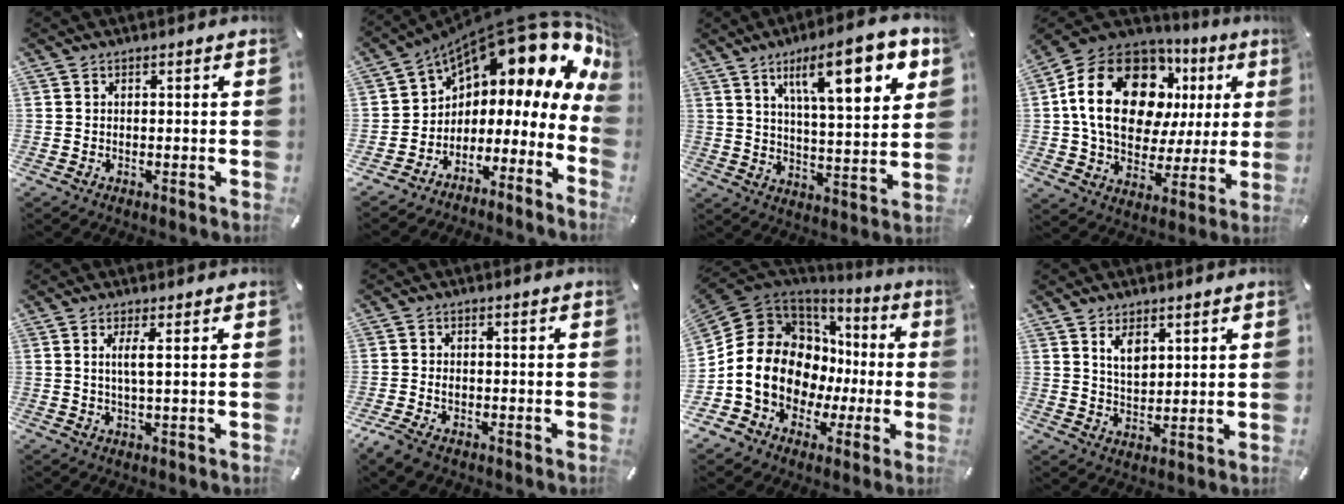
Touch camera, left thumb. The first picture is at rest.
{"total": 16.3, "force": [12.2, 6.3, 8.8], "torque": [-0.125, -0.107, 0.201]}
{"total": 14.9, "force": [6.9, 5.0, 12.3], "torque": [-0.179, -0.017, 0.105]}
{"total": 24.1, "force": [7.1, 16.5, 16.1], "torque": [-0.298, -0.017, 0.122]}
{"total": 3.9, "force": [0.8, 0.4, 3.8], "torque": [-0.076, -0.001, 0.011]}
{"total": 3.3, "force": [-1.5, 2.2, 1.9], "torque": [-0.047, 0.003, -0.030]}
{"total": 16.9, "force": [-0.8, 14.2, 9.1], "torque": [-0.203, -0.020, -0.006]}
{"total": 5.3, "force": [3.2, 3.0, 3.0], "torque": [-0.052, -0.013, 0.055]}